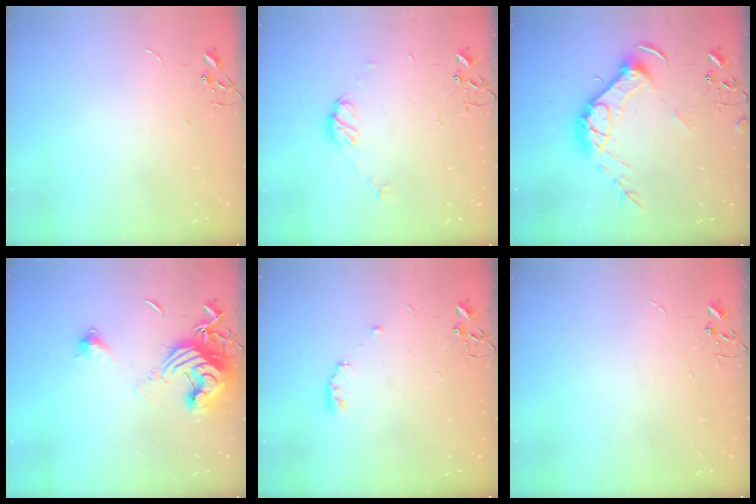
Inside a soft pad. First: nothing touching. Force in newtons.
{"total": 7.6, "press": 7.6, "slide": 0.3}
{"total": 15.8, "press": 15.7, "slide": 1.6}
{"total": 13.8, "press": 13.7, "slide": 1.7}
{"total": 4.6, "press": 4.6, "slide": 0.7}
{"total": 0.0}